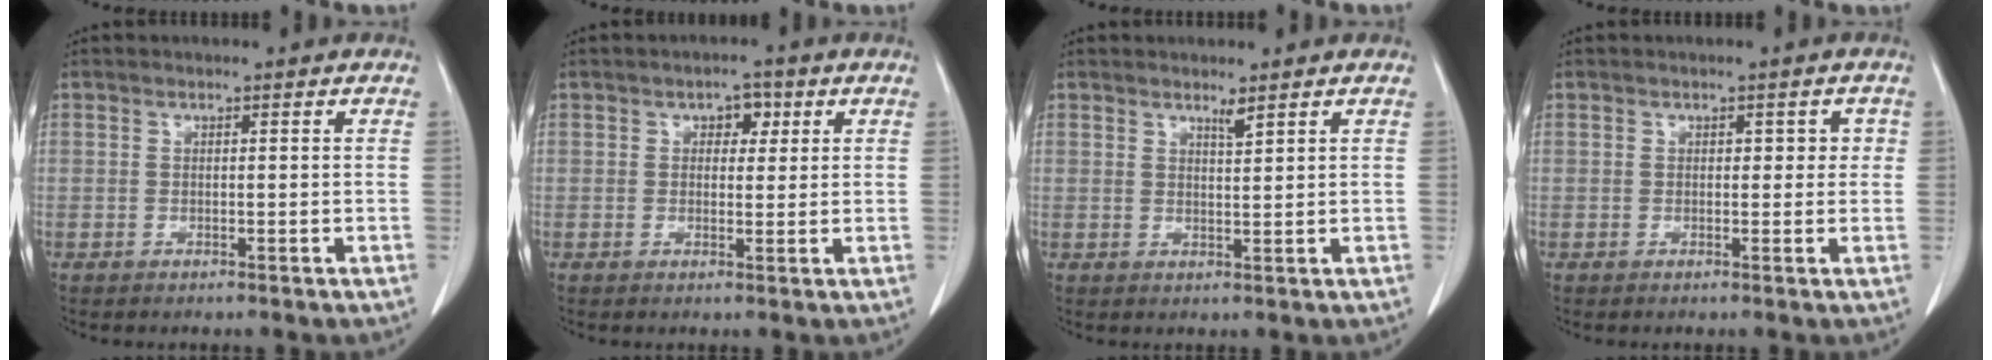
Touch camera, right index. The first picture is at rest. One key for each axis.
{"total": 2.9, "fx": 1.2, "fy": 1.9, "fz": 1.9, "tx": -0.020, "ty": 0.007, "tz": 0.016}
{"total": 1.6, "fx": 1.4, "fy": -0.1, "fz": 0.8, "tx": -0.014, "ty": -0.007, "tz": 0.025}
{"total": 2.3, "fx": 0.6, "fy": 1.5, "fz": 1.5, "tx": -0.009, "ty": 0.011, "tz": 0.007}